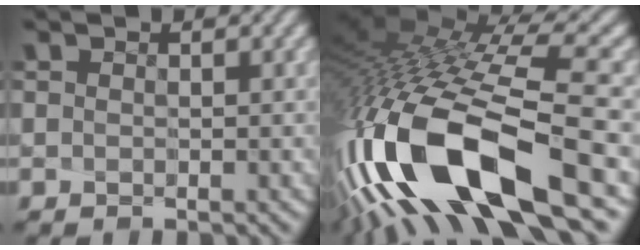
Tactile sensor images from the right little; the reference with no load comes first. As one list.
[{"total": 15.3, "force": [-7.1, 4.7, 12.7], "torque": [-0.262, -0.021, -0.107]}]